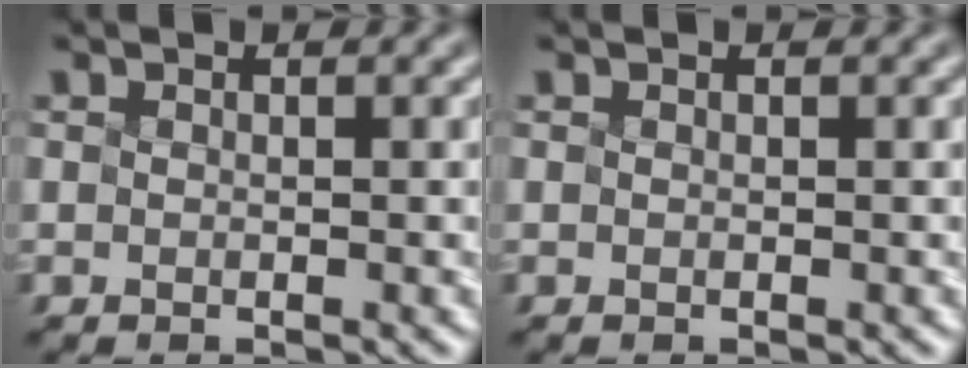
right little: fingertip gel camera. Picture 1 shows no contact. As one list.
[{"total": 0.0}]